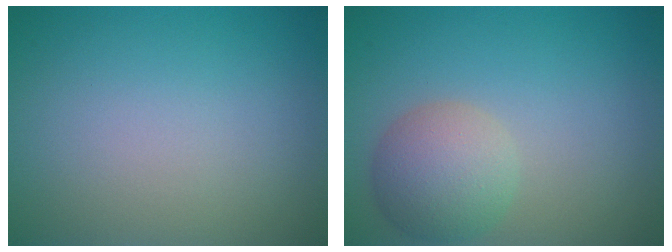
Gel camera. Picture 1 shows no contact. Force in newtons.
{"total": 4.3, "press": 4.3, "slide": 0.4}